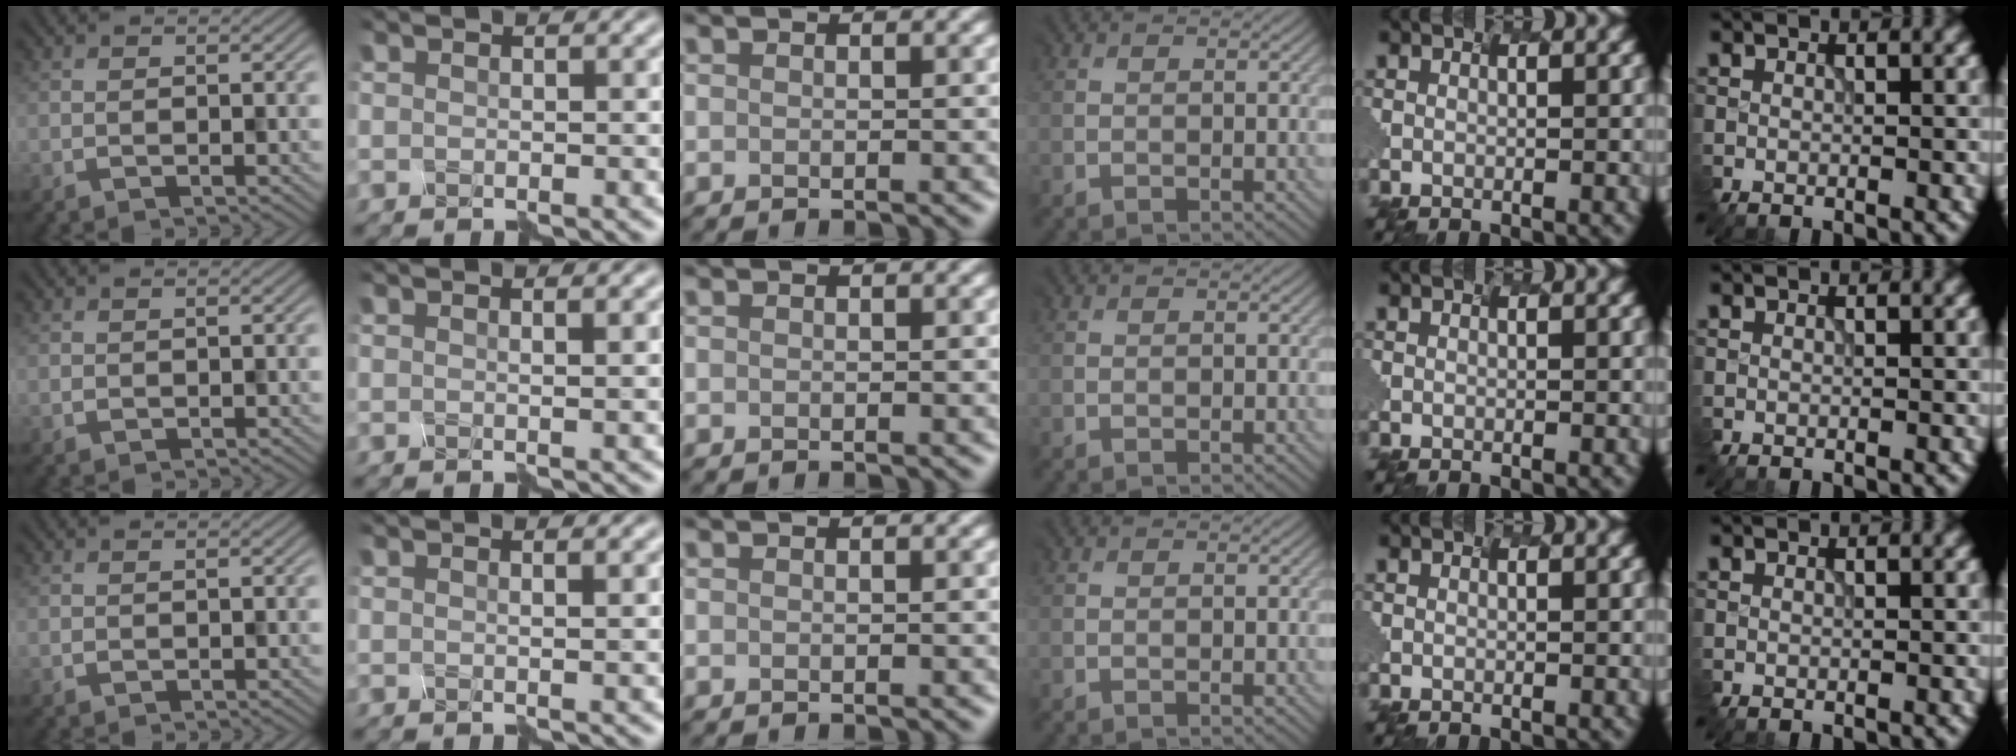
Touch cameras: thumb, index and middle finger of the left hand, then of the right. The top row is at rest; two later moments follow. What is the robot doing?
{"motion": "disassemble", "object": "puzzle pieces"}